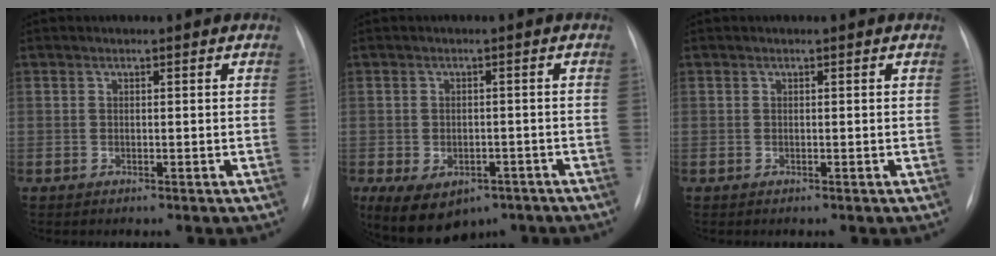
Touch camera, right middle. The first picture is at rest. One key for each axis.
{"total": 10.7, "fx": -6.5, "fy": 6.7, "fz": 5.3, "tx": -0.100, "ty": 0.007, "tz": -0.087}
{"total": 0.0}